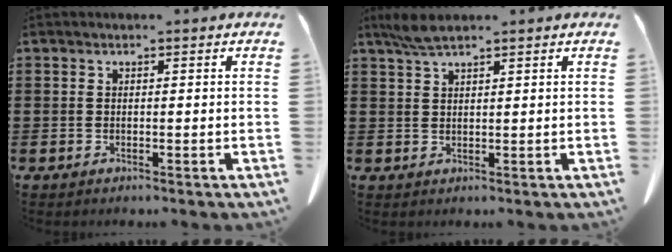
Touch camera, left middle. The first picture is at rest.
{"total": 3.2, "force": [2.3, 0.5, 2.2], "torque": [-0.049, 0.000, 0.044]}